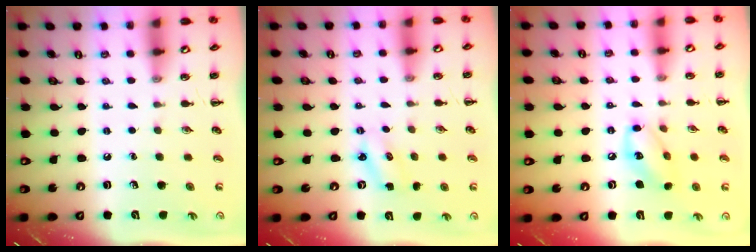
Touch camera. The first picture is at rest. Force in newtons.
{"total": 2.3, "press": 2.2, "slide": 0.7}
{"total": 10.5, "press": 10.5, "slide": 1.0}